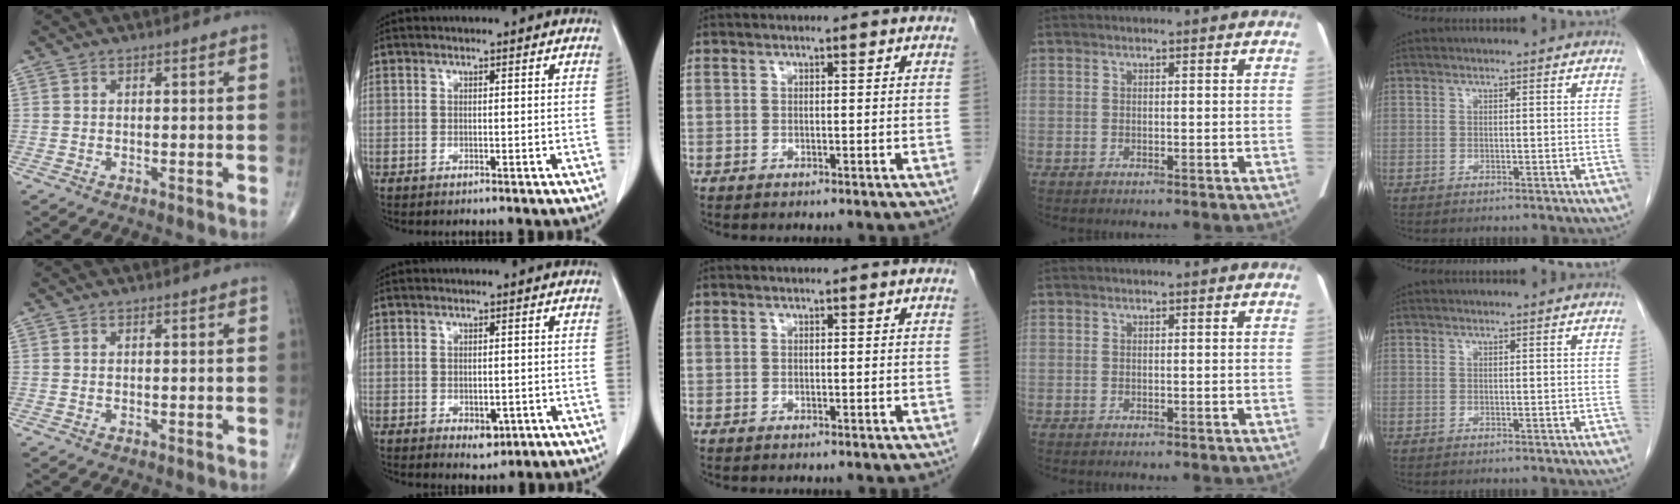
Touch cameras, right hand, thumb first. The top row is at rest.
{"index": {"total": 2.9, "force": [-1.0, 1.7, 2.1], "torque": [-0.026, -0.001, -0.003]}}